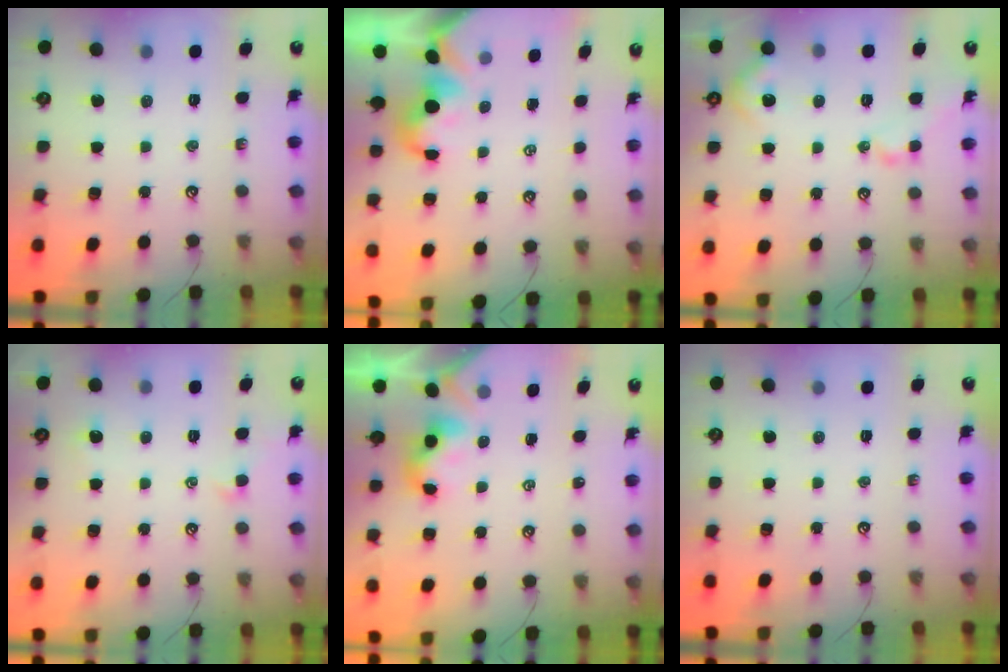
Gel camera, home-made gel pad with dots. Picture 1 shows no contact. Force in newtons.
{"total": 0.9, "press": 0.8, "slide": 0.4}
{"total": 4.7, "press": 4.6, "slide": 0.8}
{"total": 0.9, "press": 0.7, "slide": 0.6}
{"total": 2.5, "press": 2.5, "slide": 0.1}
{"total": 0.0}